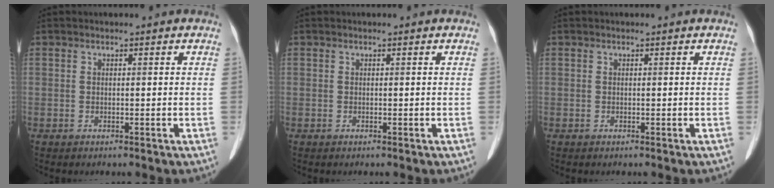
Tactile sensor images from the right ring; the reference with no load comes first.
{"total": 0.0}
{"total": 0.0}